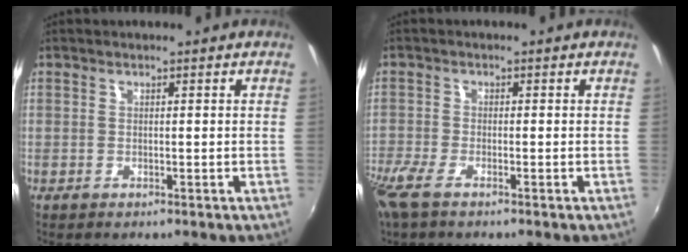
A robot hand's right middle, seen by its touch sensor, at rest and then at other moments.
{"total": 4.6, "force": [-3.3, 1.1, 3.0], "torque": [-0.076, -0.017, -0.069]}